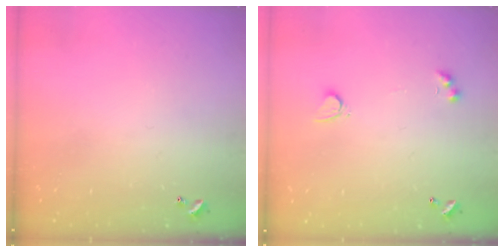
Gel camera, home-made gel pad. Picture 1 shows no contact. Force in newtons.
{"total": 2.9, "press": 2.6, "slide": 1.3}